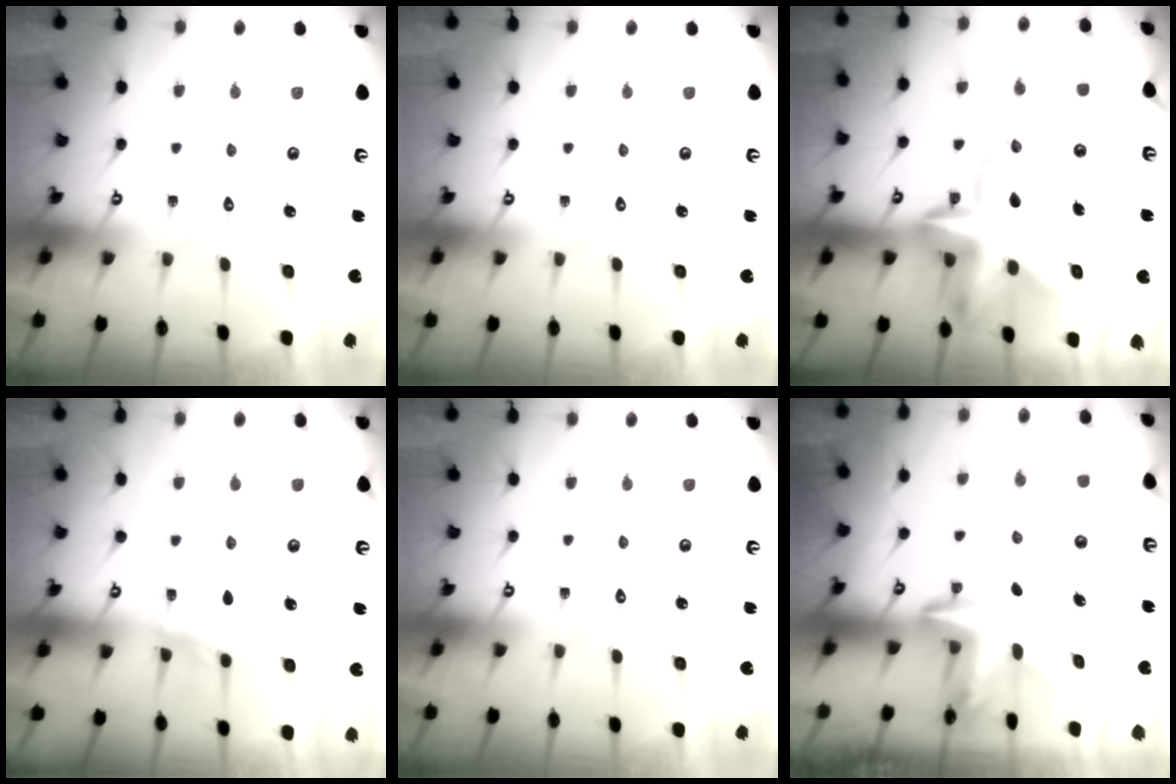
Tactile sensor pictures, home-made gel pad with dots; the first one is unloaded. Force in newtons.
{"total": 0.0}
{"total": 17.3, "press": 17.1, "slide": 3.1}
{"total": 7.0, "press": 7.0, "slide": 0.5}
{"total": 0.0}
{"total": 3.2, "press": 3.2, "slide": 0.3}